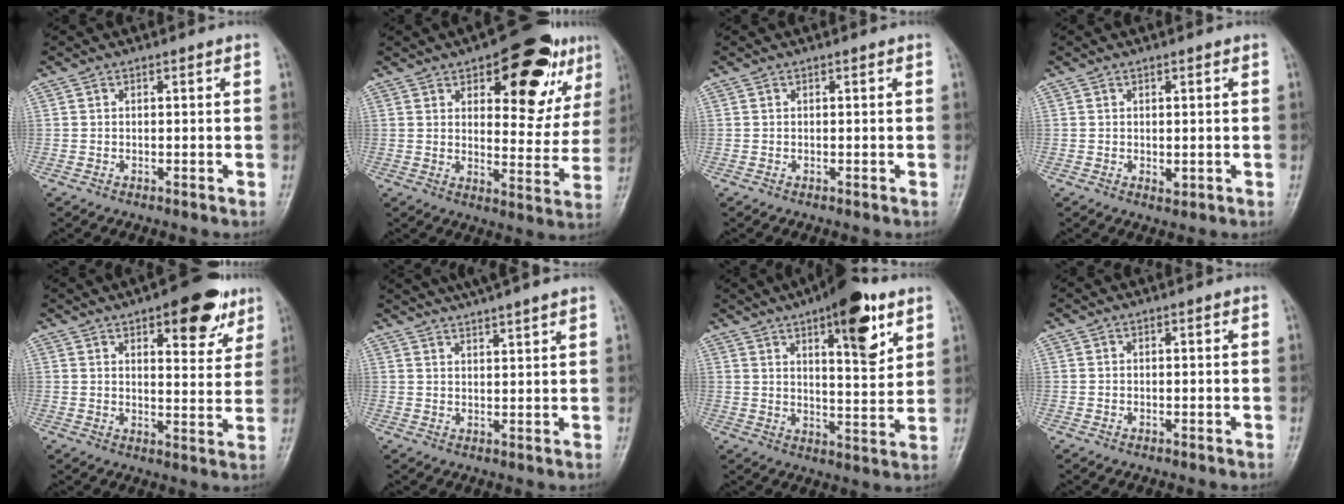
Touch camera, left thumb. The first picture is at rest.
{"total": 19.2, "force": [9.4, 8.7, 14.3], "torque": [-0.133, -0.030, 0.124]}
{"total": 0.0}
{"total": 2.2, "force": [0.1, 1.3, 1.8], "torque": [-0.017, -0.003, 0.002]}
{"total": 13.0, "force": [7.5, 5.4, 9.2], "torque": [-0.077, -0.028, 0.097]}
{"total": 8.9, "force": [7.6, 0.7, 4.5], "torque": [-0.063, 0.007, 0.111]}
{"total": 14.1, "force": [7.6, 4.8, 10.9], "torque": [-0.123, -0.035, 0.106]}
{"total": 0.0}